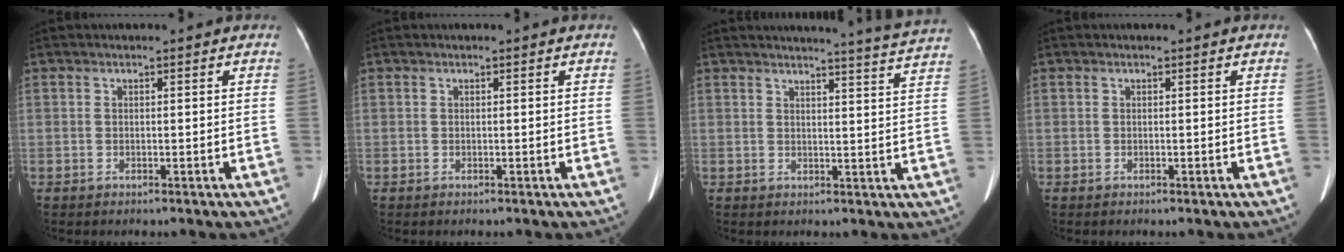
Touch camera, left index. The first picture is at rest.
{"total": 0.0}
{"total": 9.7, "force": [9.3, -2.2, 1.9], "torque": [-0.034, -0.049, 0.096]}
{"total": 0.0}